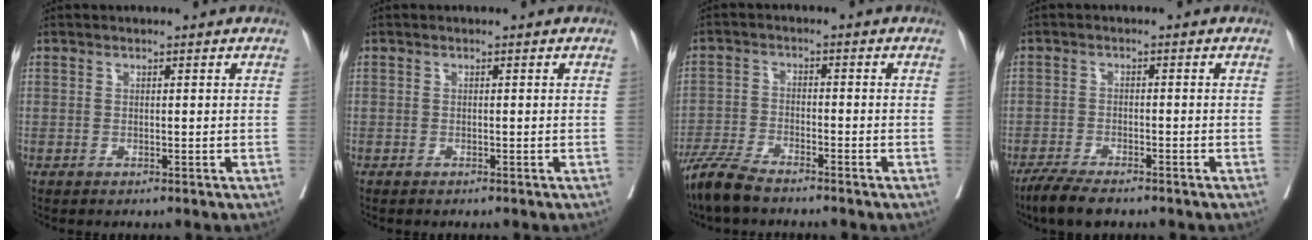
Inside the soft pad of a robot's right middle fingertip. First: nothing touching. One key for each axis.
{"total": 0.5, "fx": -0.5, "fy": 0.1, "fz": 0.2, "tx": -0.008, "ty": -0.002, "tz": -0.007}
{"total": 6.3, "fx": -5.4, "fy": 1.0, "fz": 3.1, "tx": -0.065, "ty": -0.017, "tz": -0.104}
{"total": 5.8, "fx": -4.7, "fy": 1.3, "fz": 3.2, "tx": -0.056, "ty": -0.011, "tz": -0.081}